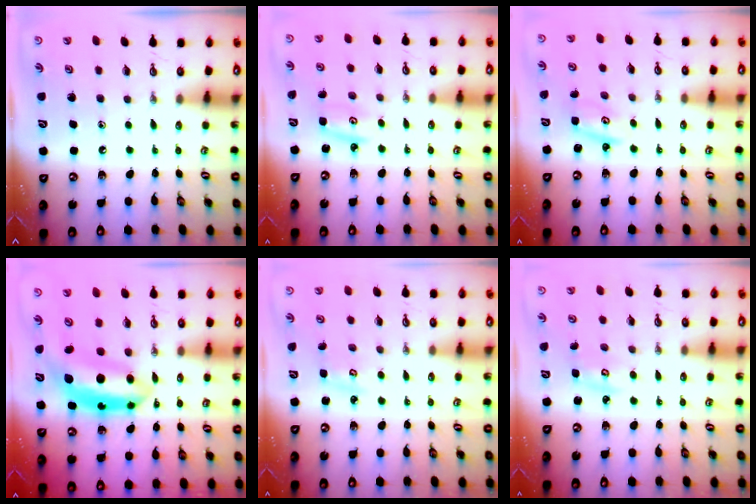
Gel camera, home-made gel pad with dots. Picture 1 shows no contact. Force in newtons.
{"total": 2.7, "press": 2.7, "slide": 0.2}
{"total": 2.4, "press": 2.4, "slide": 0.1}
{"total": 8.3, "press": 8.3, "slide": 0.2}
{"total": 2.6, "press": 2.6, "slide": 0.3}
{"total": 3.1, "press": 3.0, "slide": 0.4}